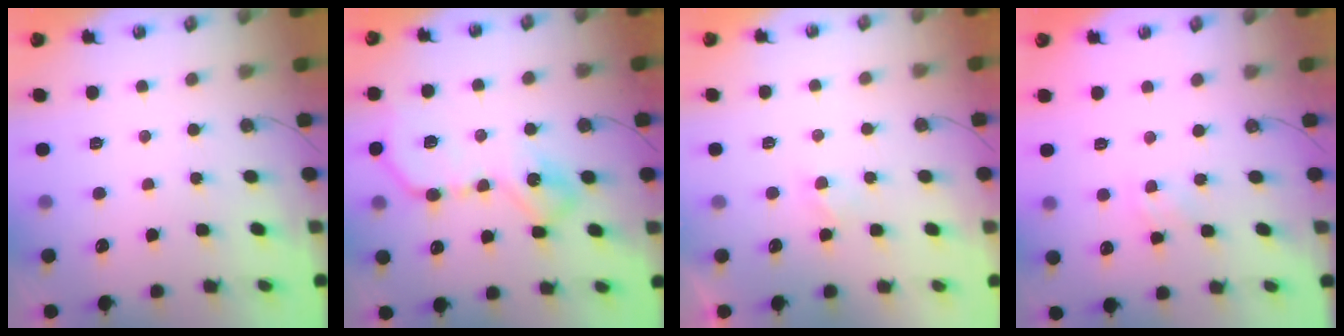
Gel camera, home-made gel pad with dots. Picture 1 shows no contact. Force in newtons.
{"total": 14.7, "press": 14.6, "slide": 0.5}
{"total": 1.5, "press": 1.4, "slide": 0.4}
{"total": 2.1, "press": 2.1, "slide": 0.4}